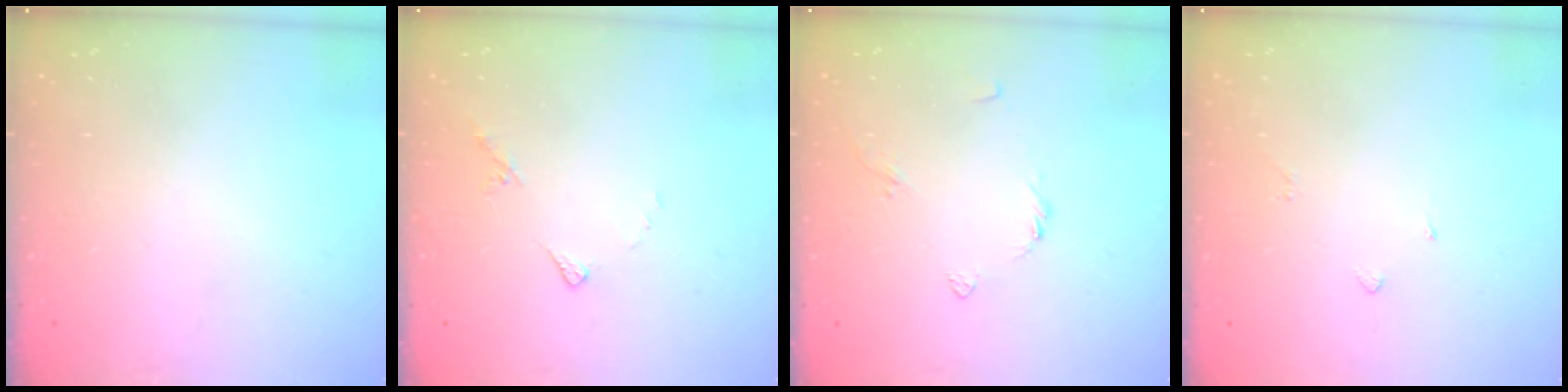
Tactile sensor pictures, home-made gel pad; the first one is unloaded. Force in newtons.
{"total": 5.6, "press": 5.6, "slide": 0.6}
{"total": 3.4, "press": 3.4, "slide": 0.5}
{"total": 1.9, "press": 1.8, "slide": 0.6}